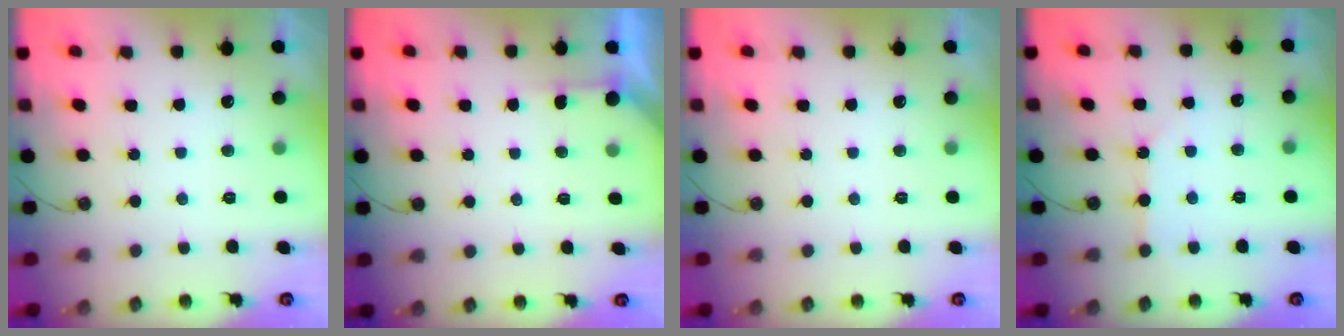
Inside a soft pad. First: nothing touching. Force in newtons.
{"total": 2.7, "press": 2.7, "slide": 0.3}
{"total": 0.0}
{"total": 2.8, "press": 2.7, "slide": 0.4}